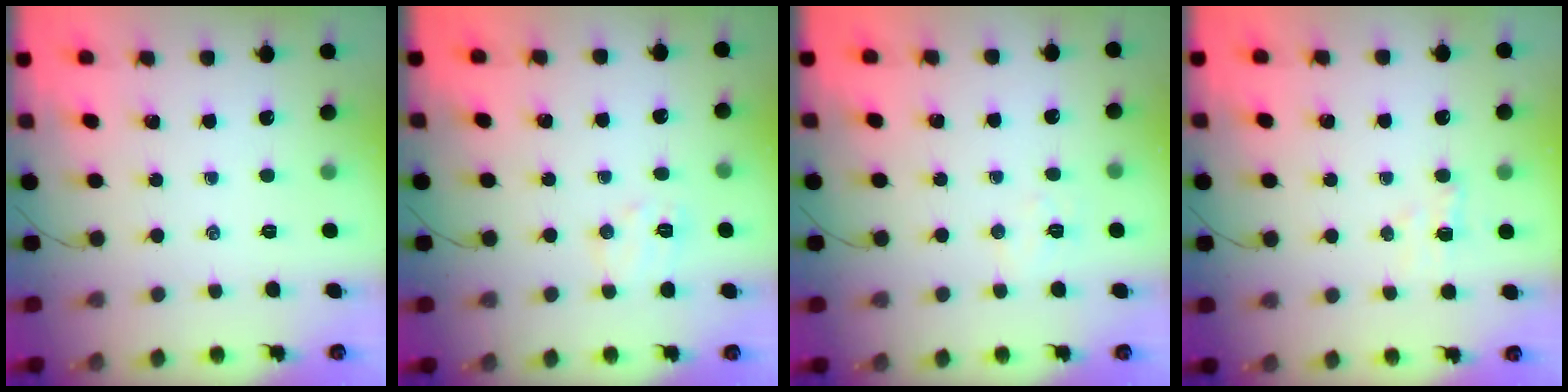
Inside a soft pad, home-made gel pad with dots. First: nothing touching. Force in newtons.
{"total": 5.7, "press": 5.6, "slide": 1.3}
{"total": 4.8, "press": 4.7, "slide": 0.8}
{"total": 4.1, "press": 3.9, "slide": 1.1}